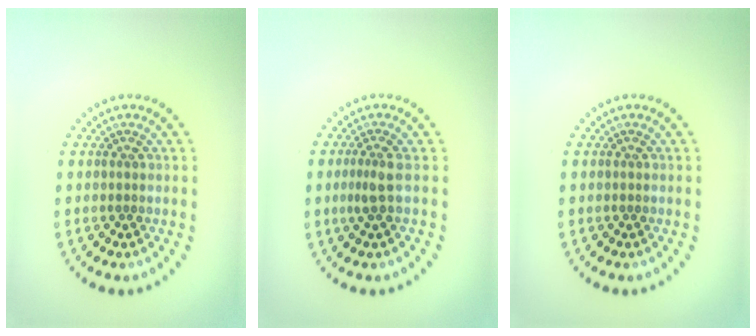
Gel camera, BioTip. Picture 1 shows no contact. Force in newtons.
{"total": 1.7, "press": 1.4, "slide": 1.1}
{"total": 0.0}